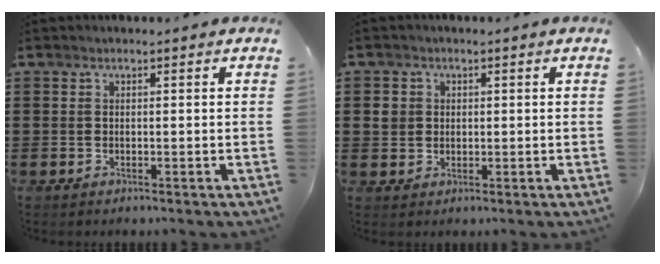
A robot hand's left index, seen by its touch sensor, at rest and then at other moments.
{"total": 2.1, "force": [0.4, 2.0, 0.4], "torque": [-0.016, 0.010, 0.005]}